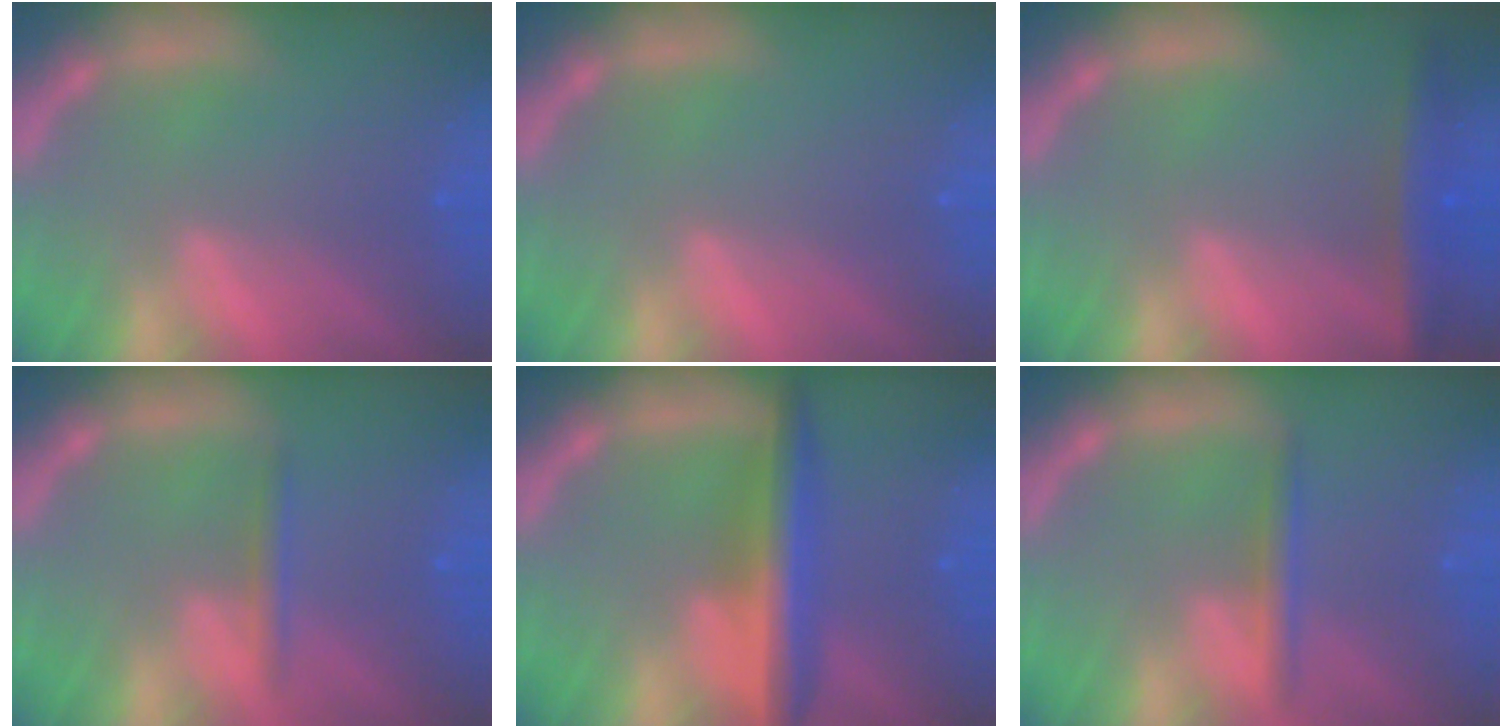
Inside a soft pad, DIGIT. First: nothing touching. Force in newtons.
{"total": 0.0}
{"total": 4.0}
{"total": 1.4}
{"total": 5.5}
{"total": 1.9}